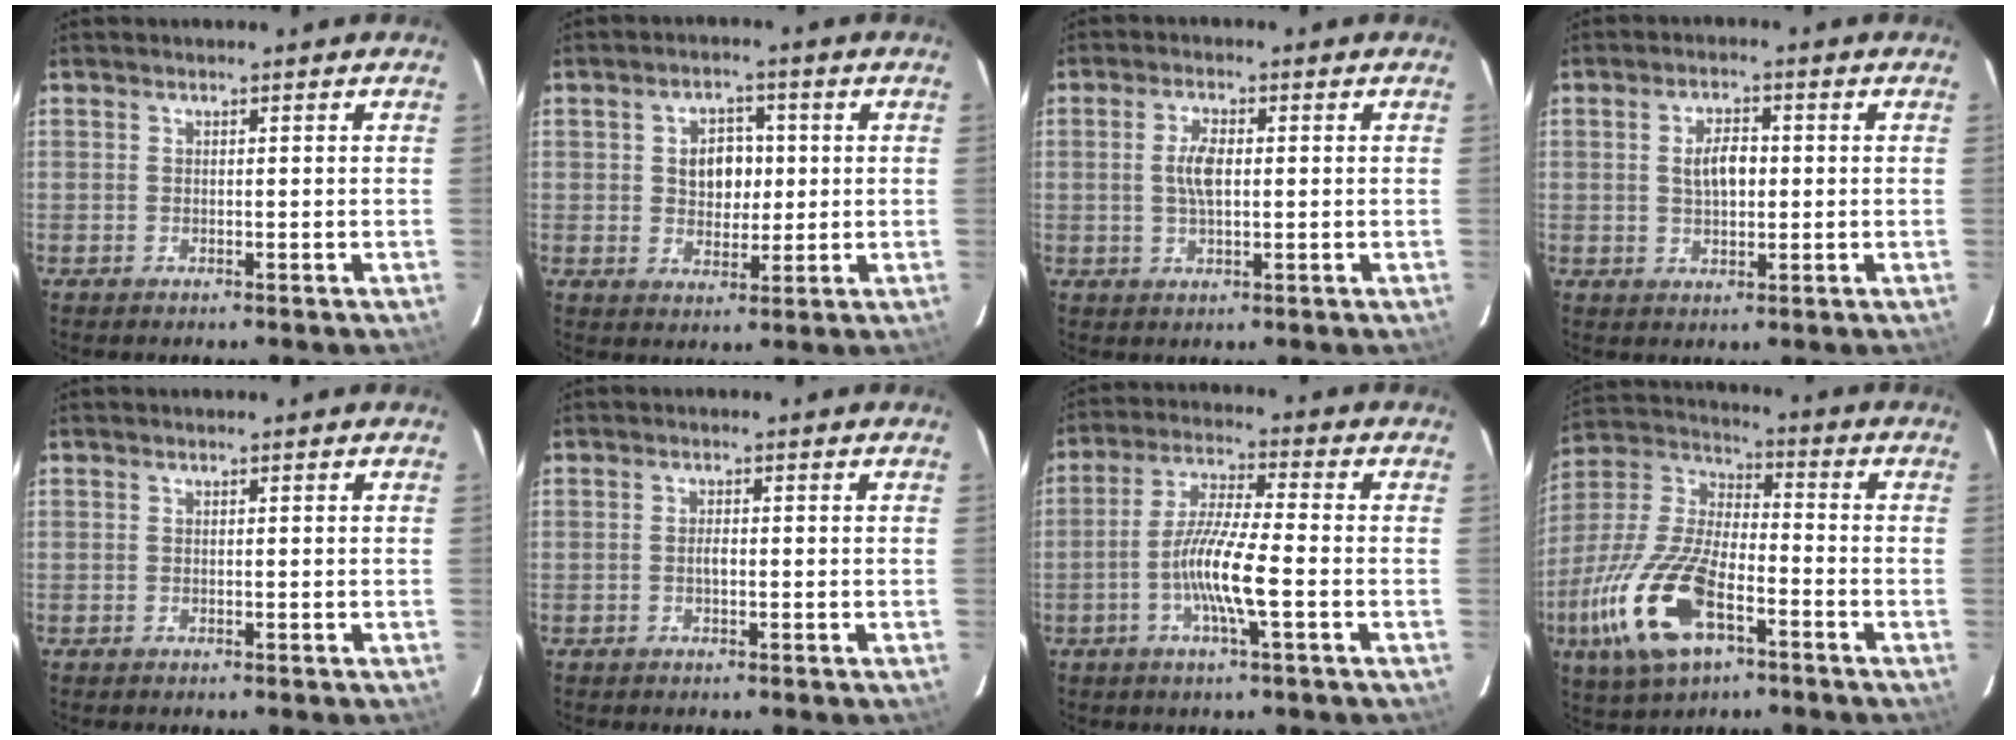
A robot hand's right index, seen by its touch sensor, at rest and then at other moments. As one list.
[{"total": 6.2, "force": [0.8, 4.6, 4.0], "torque": [-0.068, 0.013, 0.018]}, {"total": 4.5, "force": [0.3, 2.0, 4.1], "torque": [-0.078, 0.003, 0.007]}, {"total": 5.0, "force": [0.4, 2.6, 4.2], "torque": [-0.077, 0.007, 0.012]}, {"total": 0.0}, {"total": 1.3, "force": [-0.2, 0.6, 1.1], "torque": [-0.022, 0.002, -0.006]}, {"total": 9.5, "force": [-3.1, 0.5, 9.0], "torque": [-0.181, -0.001, -0.061]}, {"total": 20.2, "force": [-8.8, 8.9, 15.9], "torque": [-0.353, -0.025, -0.165]}]